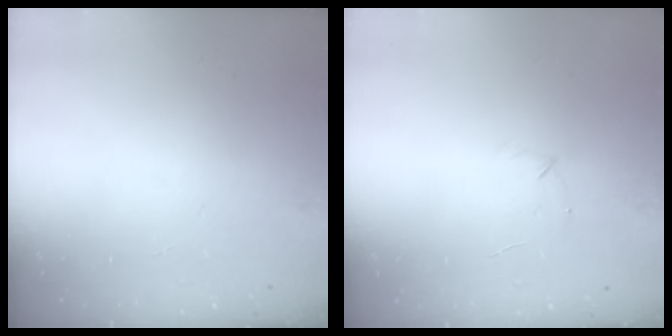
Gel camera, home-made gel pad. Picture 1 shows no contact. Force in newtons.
{"total": 4.3, "press": 4.1, "slide": 1.1}